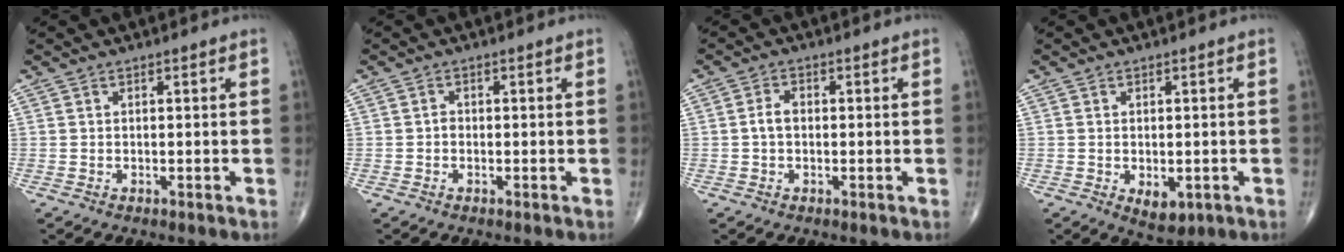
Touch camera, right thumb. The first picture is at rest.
{"total": 0.9, "force": [-0.3, 0.7, 0.5], "torque": [-0.002, 0.003, -0.009]}
{"total": 2.6, "force": [-0.2, 1.7, 1.9], "torque": [-0.035, 0.009, -0.008]}
{"total": 4.1, "force": [-1.1, 2.4, 3.1], "torque": [-0.036, -0.005, -0.006]}